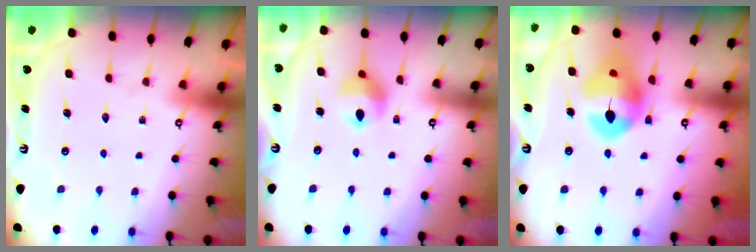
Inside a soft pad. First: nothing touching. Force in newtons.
{"total": 9.8, "press": 9.7, "slide": 1.2}
{"total": 14.5, "press": 14.4, "slide": 2.0}